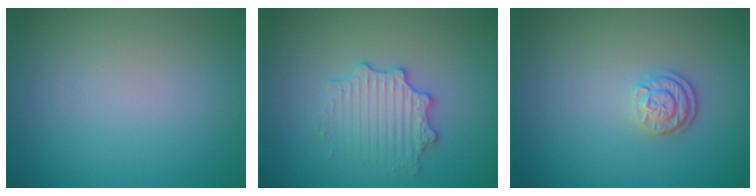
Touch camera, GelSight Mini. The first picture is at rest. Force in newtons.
{"total": 2.9, "press": 2.8, "slide": 0.7}
{"total": 2.3, "press": 1.7, "slide": 1.4}